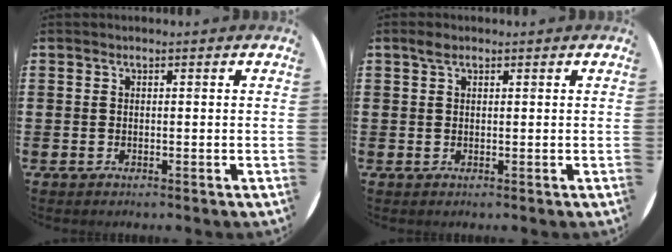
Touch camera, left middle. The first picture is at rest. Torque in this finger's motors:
{"motor_torque": [0.22, -0.11, -0.15, -0.06]}